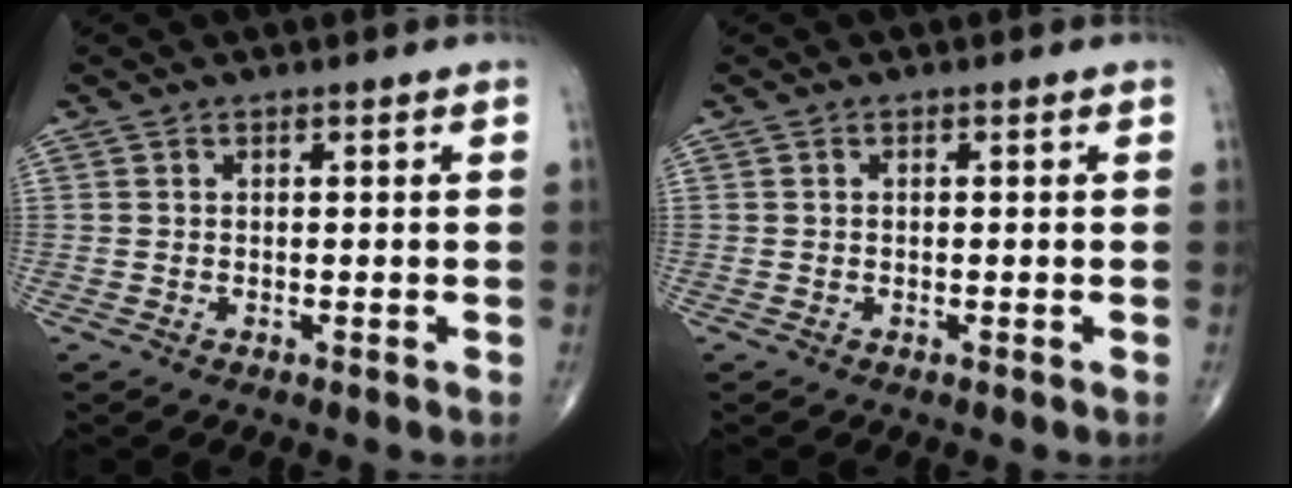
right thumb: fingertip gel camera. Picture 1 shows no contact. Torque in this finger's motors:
{"motor_torque": [-0.42, -0.27, -0.26, 0.01, -0.10]}